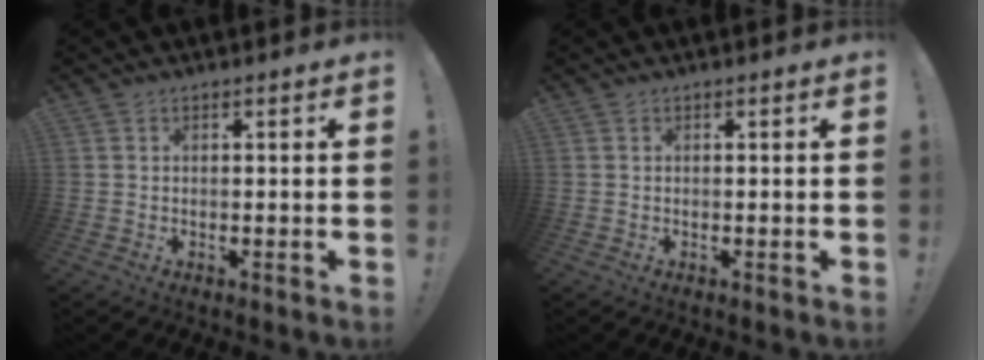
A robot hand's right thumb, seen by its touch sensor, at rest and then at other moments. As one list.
[{"total": 0.0}]